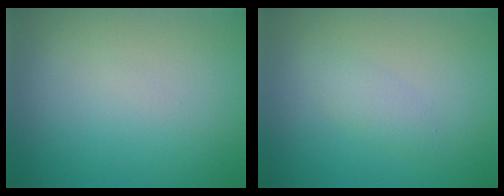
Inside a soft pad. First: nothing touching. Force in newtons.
{"total": 1.4, "press": 1.3, "slide": 0.1}